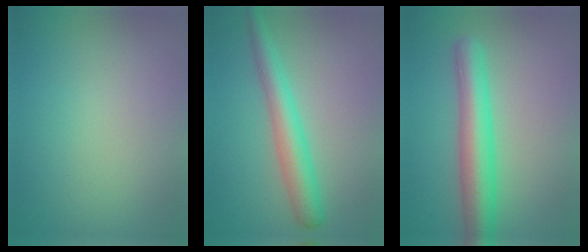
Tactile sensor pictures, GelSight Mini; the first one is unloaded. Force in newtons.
{"total": 4.2, "press": 4.2, "slide": 0.1}
{"total": 5.8, "press": 5.8, "slide": 0.1}